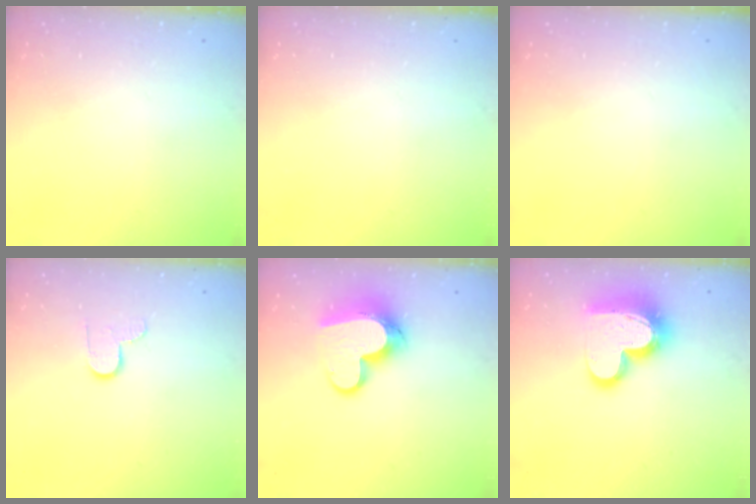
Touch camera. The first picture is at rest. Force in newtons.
{"total": 0.0}
{"total": 0.0}
{"total": 5.7, "press": 5.7, "slide": 0.4}
{"total": 13.8, "press": 13.7, "slide": 1.2}
{"total": 17.3, "press": 17.3, "slide": 1.4}